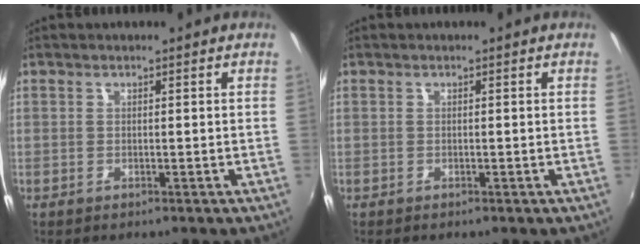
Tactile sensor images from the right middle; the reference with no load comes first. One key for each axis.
{"total": 0.0}